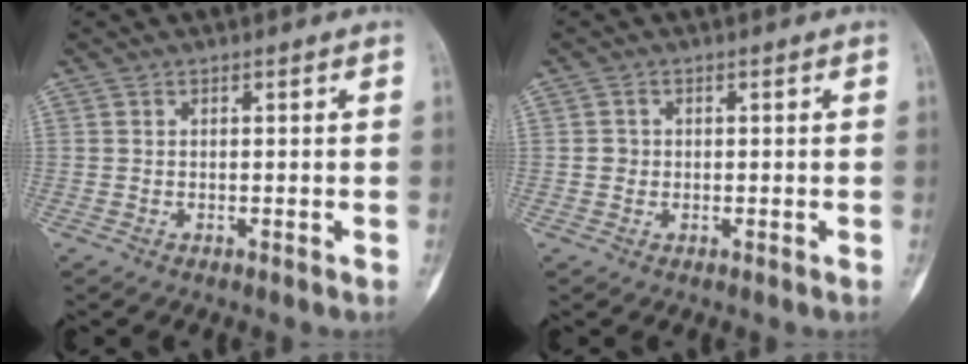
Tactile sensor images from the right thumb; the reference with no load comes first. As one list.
[{"total": 1.3, "force": [-0.1, 1.3, 0.4], "torque": [0.000, 0.003, -0.002]}]